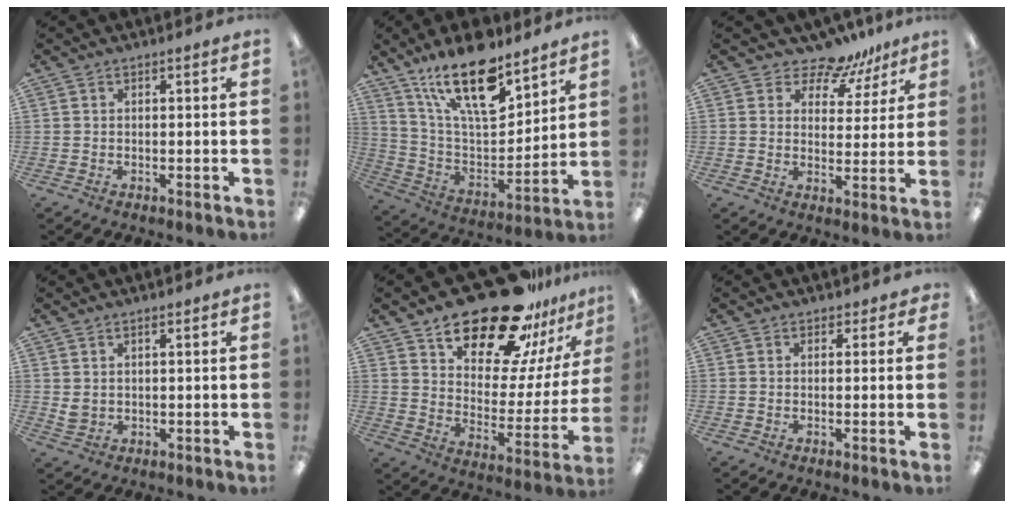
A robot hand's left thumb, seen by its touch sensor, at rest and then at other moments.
{"total": 21.6, "force": [14.4, 8.3, 13.9], "torque": [-0.251, -0.082, 0.247]}
{"total": 8.1, "force": [6.8, 3.9, 1.8], "torque": [-0.030, -0.052, 0.123]}
{"total": 2.4, "force": [1.3, 1.6, 1.2], "torque": [-0.028, 0.001, 0.024]}
{"total": 24.6, "force": [18.6, 10.6, 12.0], "torque": [-0.176, -0.122, 0.321]}
{"total": 1.5, "force": [0.6, 1.3, 0.5], "torque": [-0.001, 0.000, 0.010]}